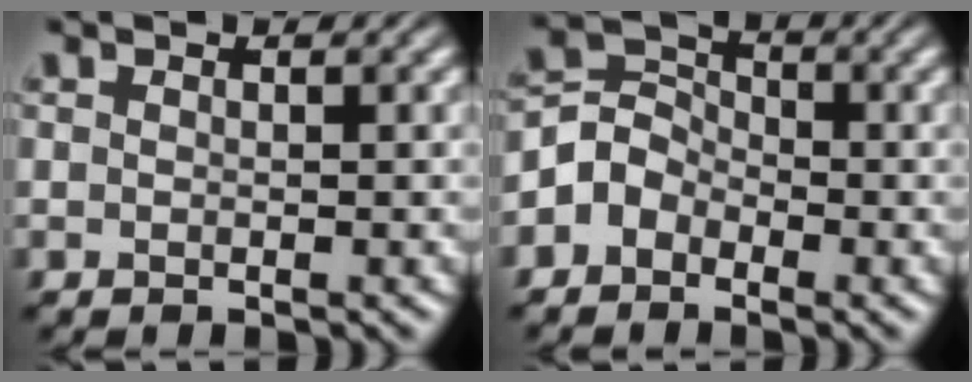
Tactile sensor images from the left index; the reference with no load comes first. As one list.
[{"total": 2.9, "force": [-1.6, 2.2, 0.9], "torque": [-0.017, 0.012, -0.039]}]